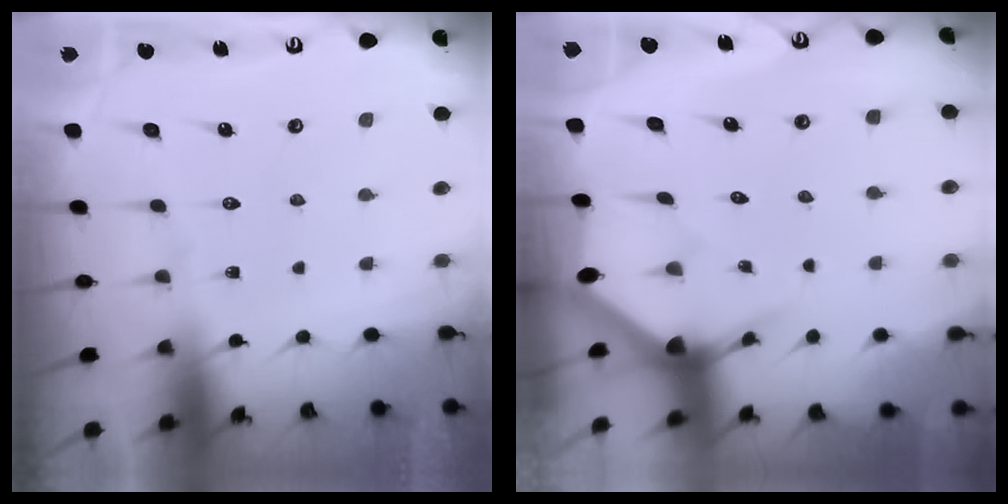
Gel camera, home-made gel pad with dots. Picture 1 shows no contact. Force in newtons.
{"total": 2.9, "press": 2.9, "slide": 0.2}